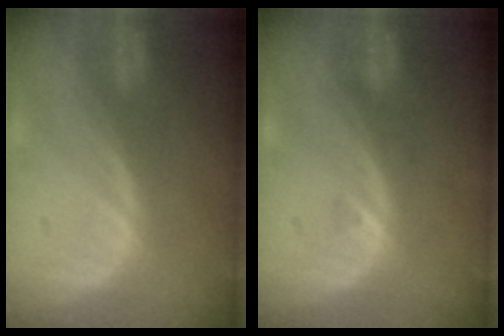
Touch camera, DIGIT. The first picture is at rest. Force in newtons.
{"total": 0.7, "press": 0.7, "slide": 0.2}